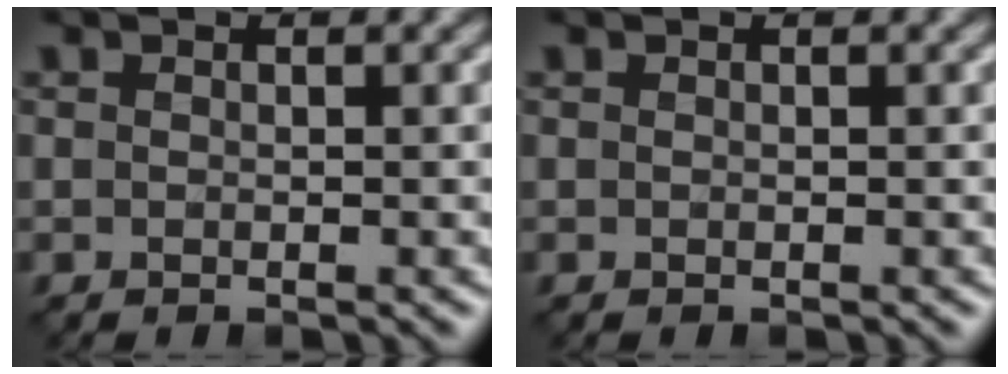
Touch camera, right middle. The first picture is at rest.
{"total": 0.0}